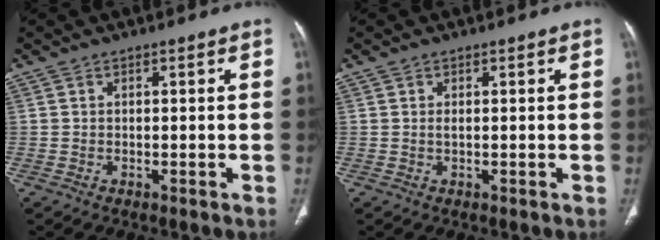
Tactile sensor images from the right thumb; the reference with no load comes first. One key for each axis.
{"total": 0.6, "fx": 0.1, "fy": 0.2, "fz": 0.5, "tx": -0.015, "ty": -0.002, "tz": 0.002}